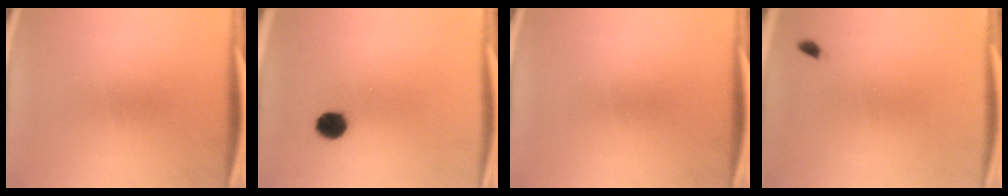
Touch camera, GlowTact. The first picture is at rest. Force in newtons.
{"total": 4.7}
{"total": 0.0}
{"total": 0.7}